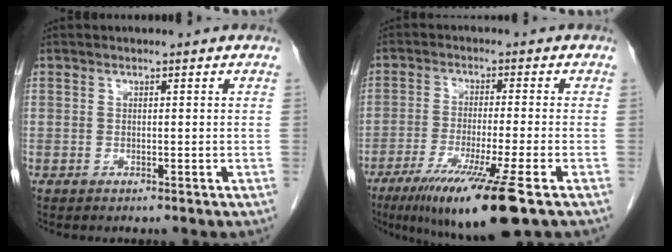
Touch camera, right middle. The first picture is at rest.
{"total": 13.1, "force": [-7.8, -0.5, 10.5], "torque": [-0.177, -0.042, -0.130]}